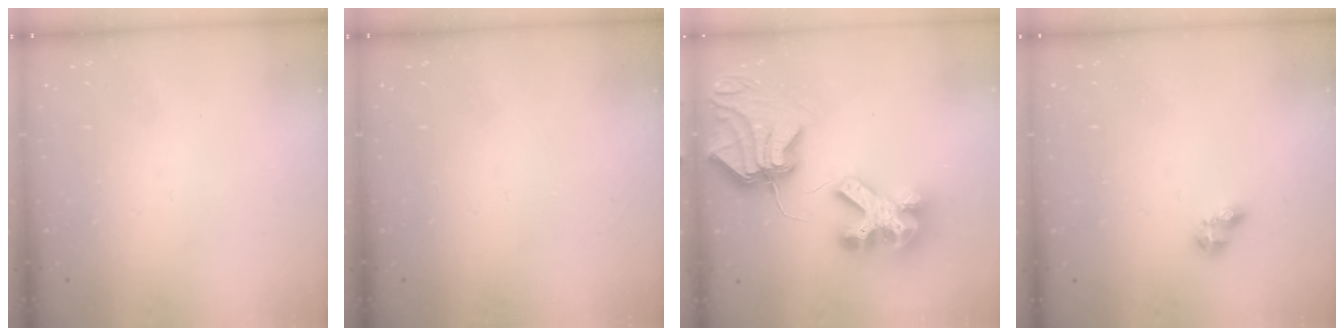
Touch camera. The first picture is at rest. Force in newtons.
{"total": 0.0}
{"total": 15.4, "press": 15.3, "slide": 2.1}
{"total": 5.7, "press": 5.7, "slide": 0.5}